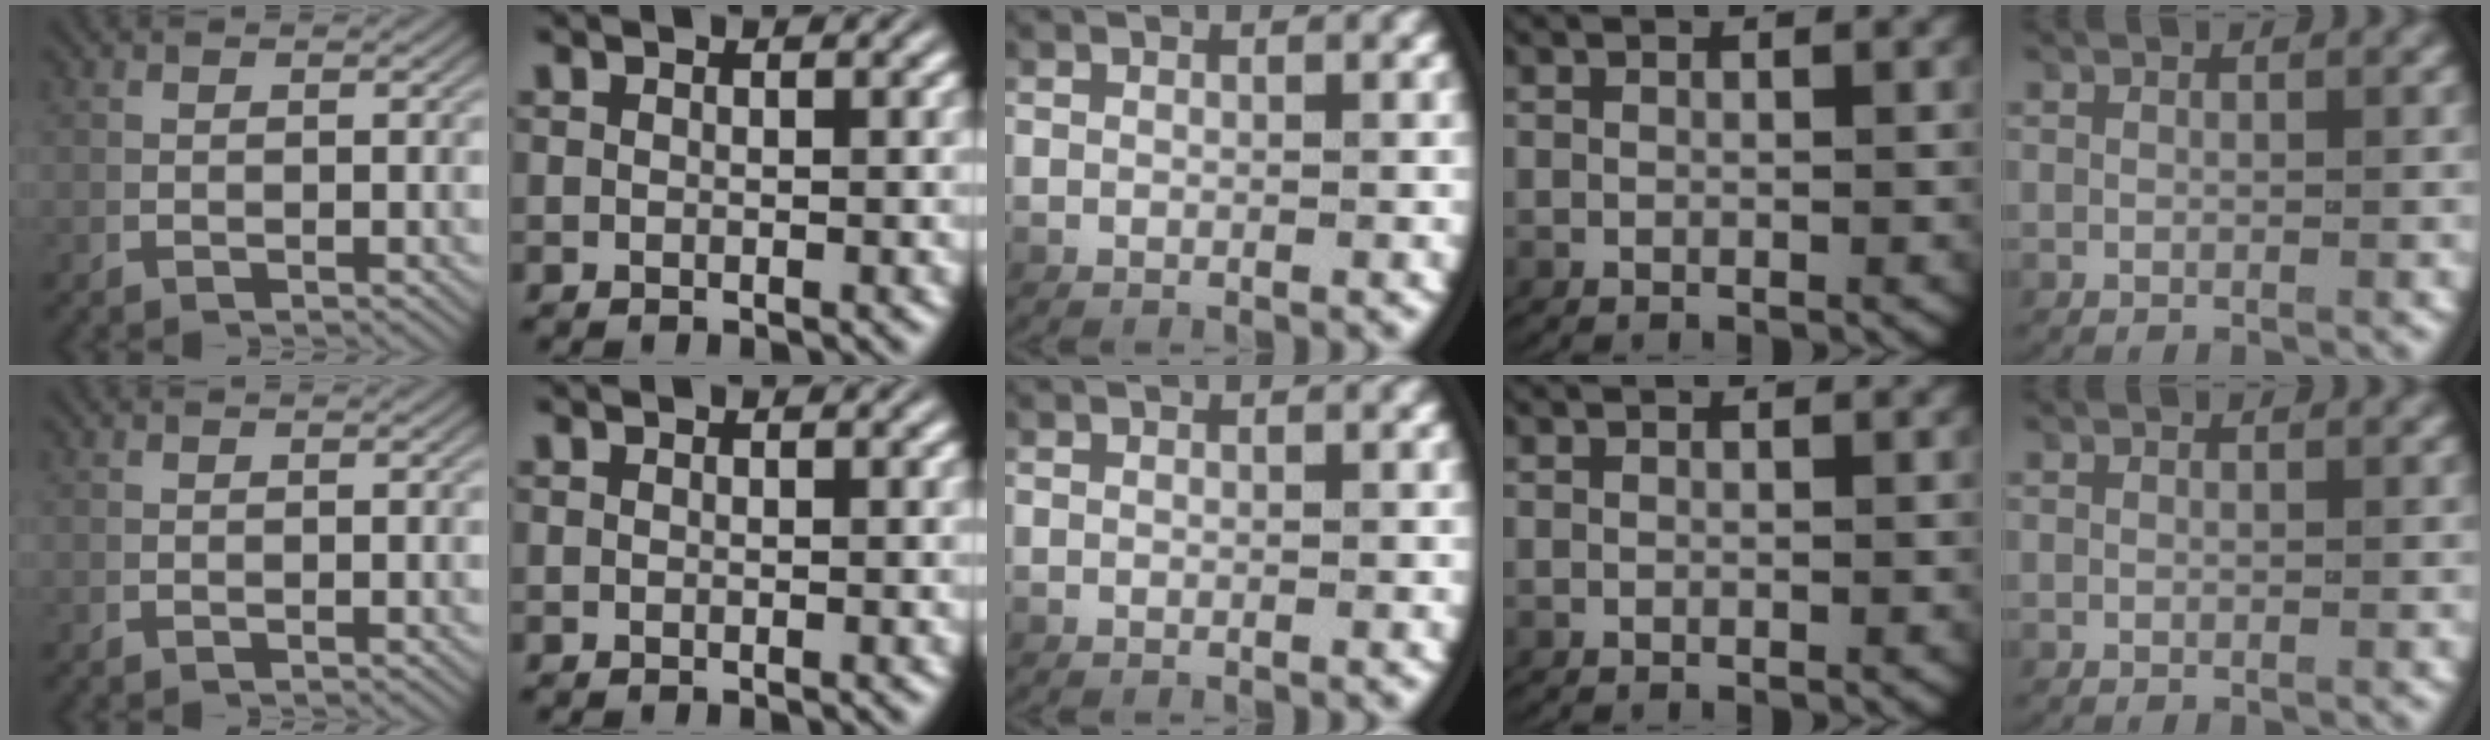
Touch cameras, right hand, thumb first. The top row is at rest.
{}